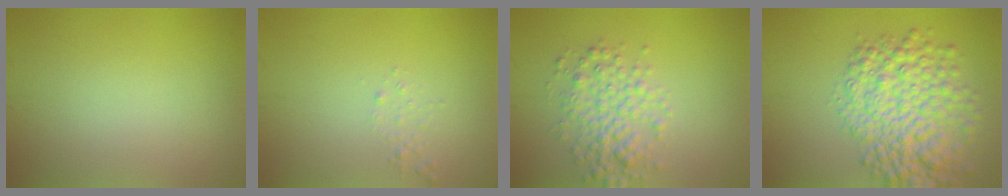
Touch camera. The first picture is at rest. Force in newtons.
{"total": 0.8, "press": 0.8, "slide": 0.1}
{"total": 3.9, "press": 3.9, "slide": 0.1}
{"total": 8.2, "press": 8.2, "slide": 0.2}